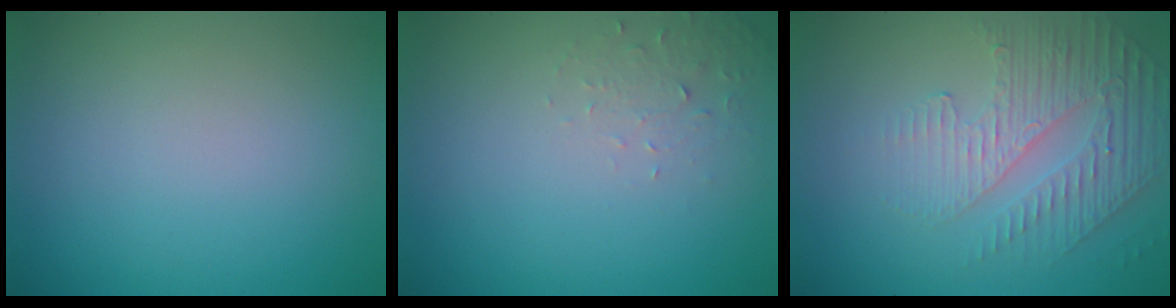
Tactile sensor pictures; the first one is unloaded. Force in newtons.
{"total": 1.6, "press": 1.6, "slide": 0.4}
{"total": 4.8, "press": 3.1, "slide": 3.6}